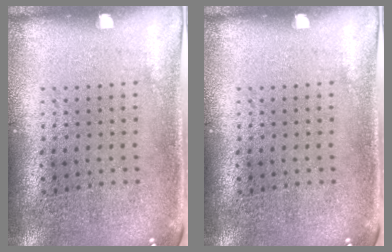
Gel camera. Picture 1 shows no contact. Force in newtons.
{"total": 0.0}